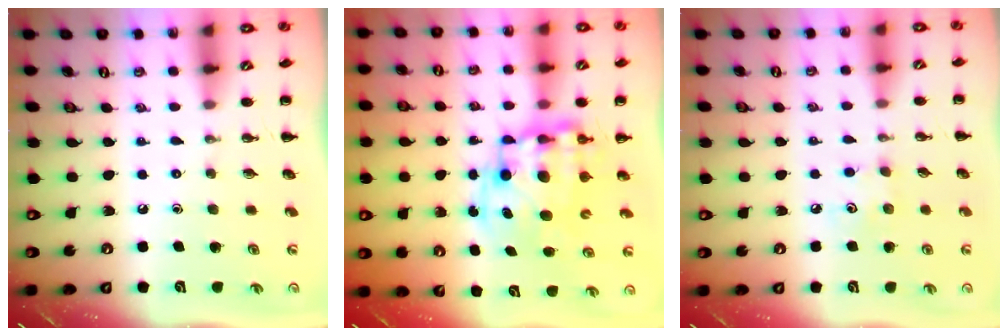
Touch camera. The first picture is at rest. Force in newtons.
{"total": 12.2, "press": 11.8, "slide": 3.0}
{"total": 5.0, "press": 4.9, "slide": 1.0}